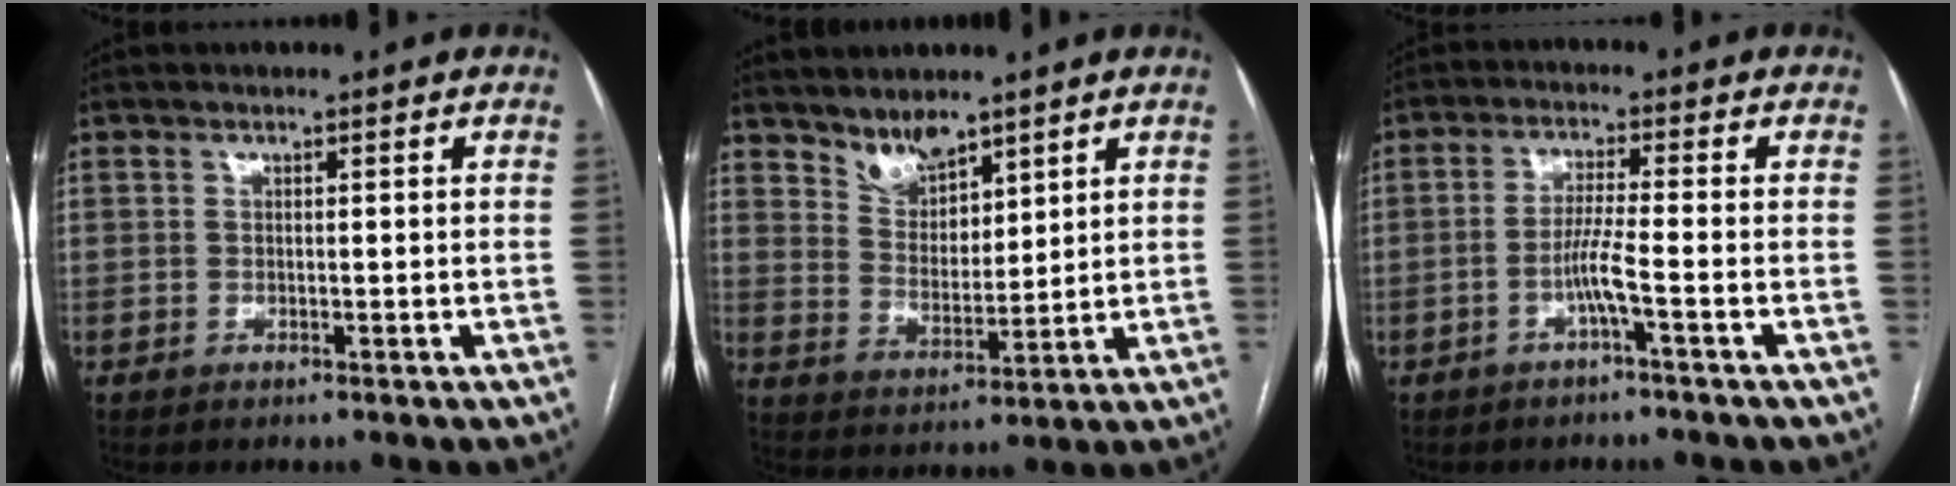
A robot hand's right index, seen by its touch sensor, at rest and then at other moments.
{"total": 6.1, "force": [5.0, 2.4, 2.5], "torque": [-0.050, 0.000, 0.102]}
{"total": 3.9, "force": [-1.7, -0.7, 3.4], "torque": [-0.071, 0.004, -0.035]}